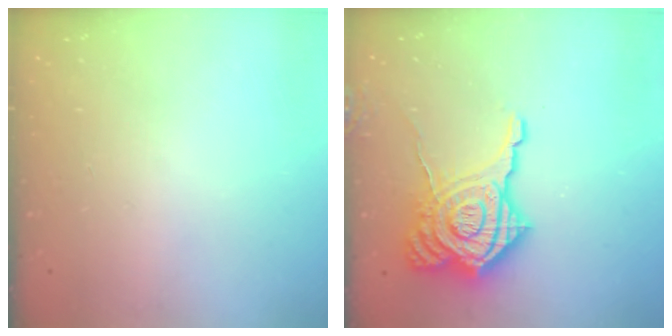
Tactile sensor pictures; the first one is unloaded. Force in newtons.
{"total": 20.6, "press": 20.5, "slide": 1.6}